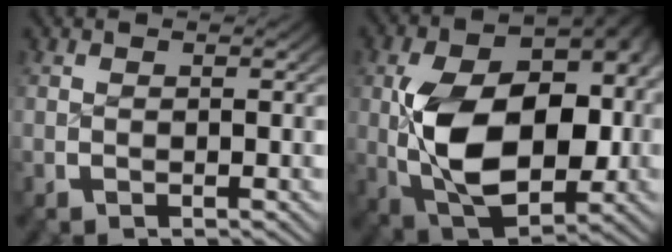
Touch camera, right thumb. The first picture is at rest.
{"total": 16.5, "force": [-1.1, 10.5, 12.7], "torque": [-0.253, -0.062, 0.012]}